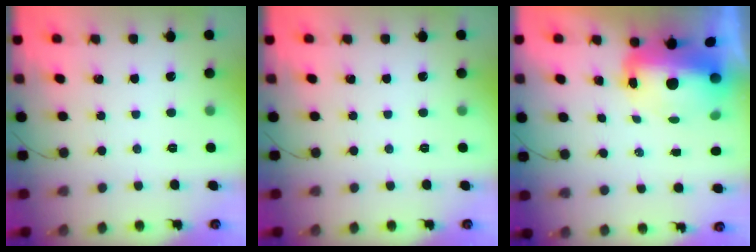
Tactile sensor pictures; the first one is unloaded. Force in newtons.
{"total": 0.0}
{"total": 11.2, "press": 10.4, "slide": 4.3}